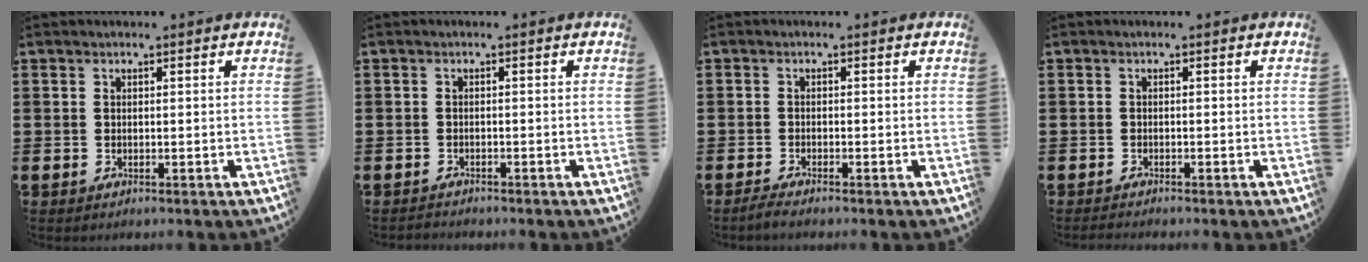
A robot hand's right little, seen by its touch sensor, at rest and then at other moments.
{"total": 0.7, "force": [-0.7, 0.0, -0.1], "torque": [-0.001, 0.000, -0.015]}
{"total": 1.2, "force": [-0.9, 0.0, 0.7], "torque": [-0.013, -0.002, -0.017]}
{"total": 0.6, "force": [-0.6, 0.0, 0.1], "torque": [-0.003, -0.003, -0.011]}